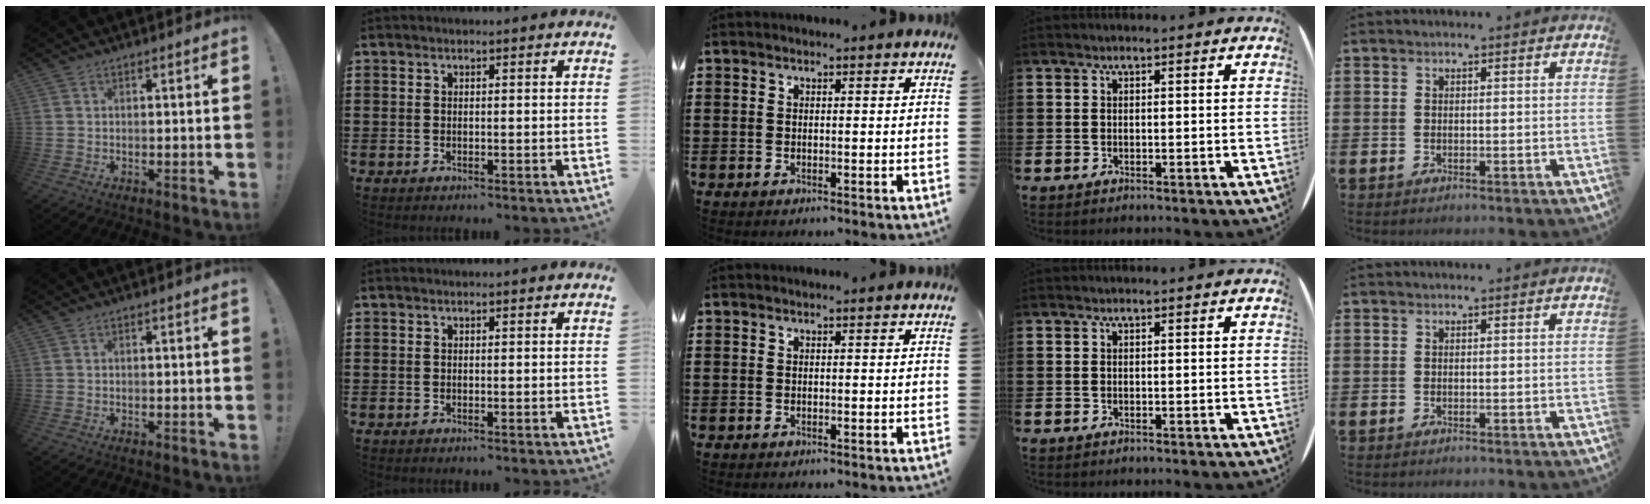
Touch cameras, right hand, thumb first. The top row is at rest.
{}